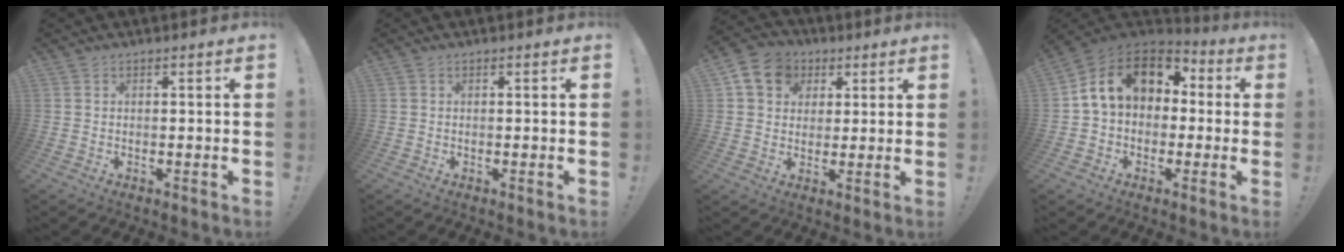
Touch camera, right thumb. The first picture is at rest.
{"total": 0.0}
{"total": 10.7, "force": [3.9, 8.9, 4.5], "torque": [-0.065, -0.008, 0.079]}
{"total": 15.0, "force": [4.0, 10.7, 9.8], "torque": [-0.160, 0.004, 0.071]}